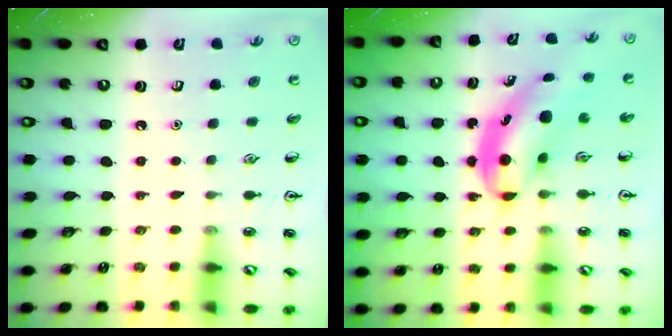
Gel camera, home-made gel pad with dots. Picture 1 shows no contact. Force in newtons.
{"total": 7.2, "press": 7.1, "slide": 1.3}